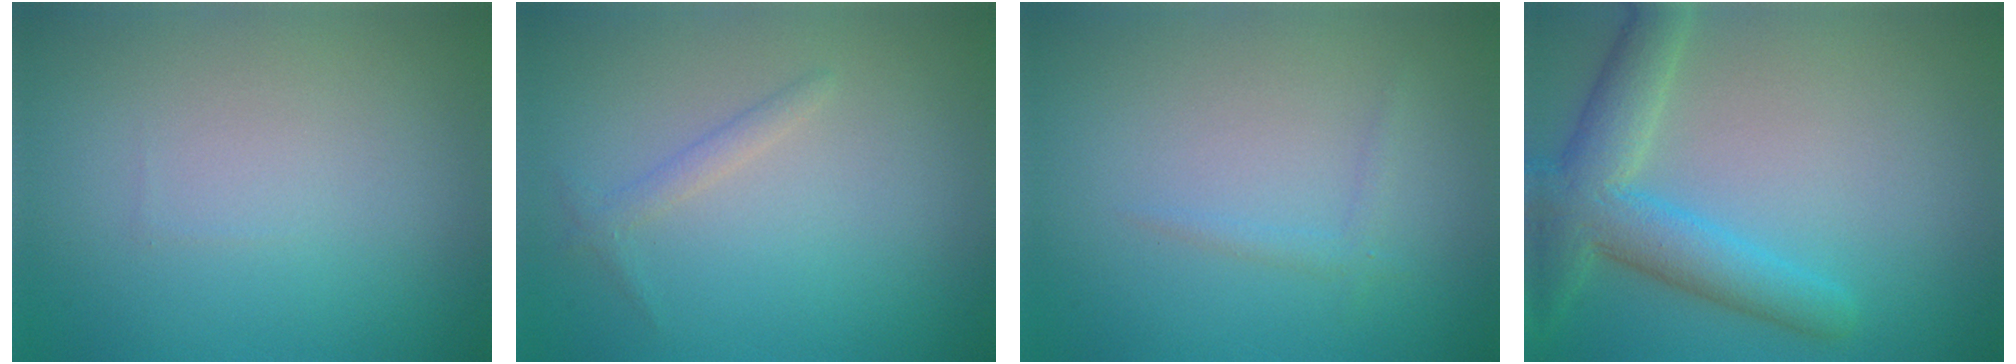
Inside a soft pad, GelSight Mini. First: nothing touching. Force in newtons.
{"total": 1.1, "press": 1.1, "slide": 0.1}
{"total": 0.8, "press": 0.8, "slide": 0.0}
{"total": 5.9, "press": 5.9, "slide": 0.3}